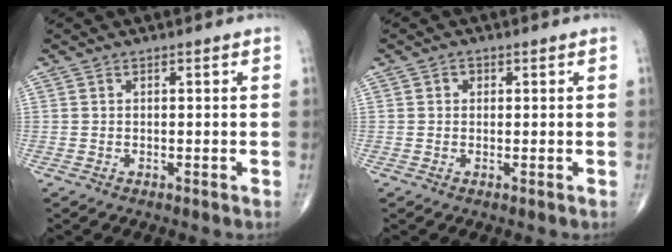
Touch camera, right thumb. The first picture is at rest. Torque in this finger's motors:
{"motor_torque": [0.01, 1.08, 0.35, 0.21, -0.03]}